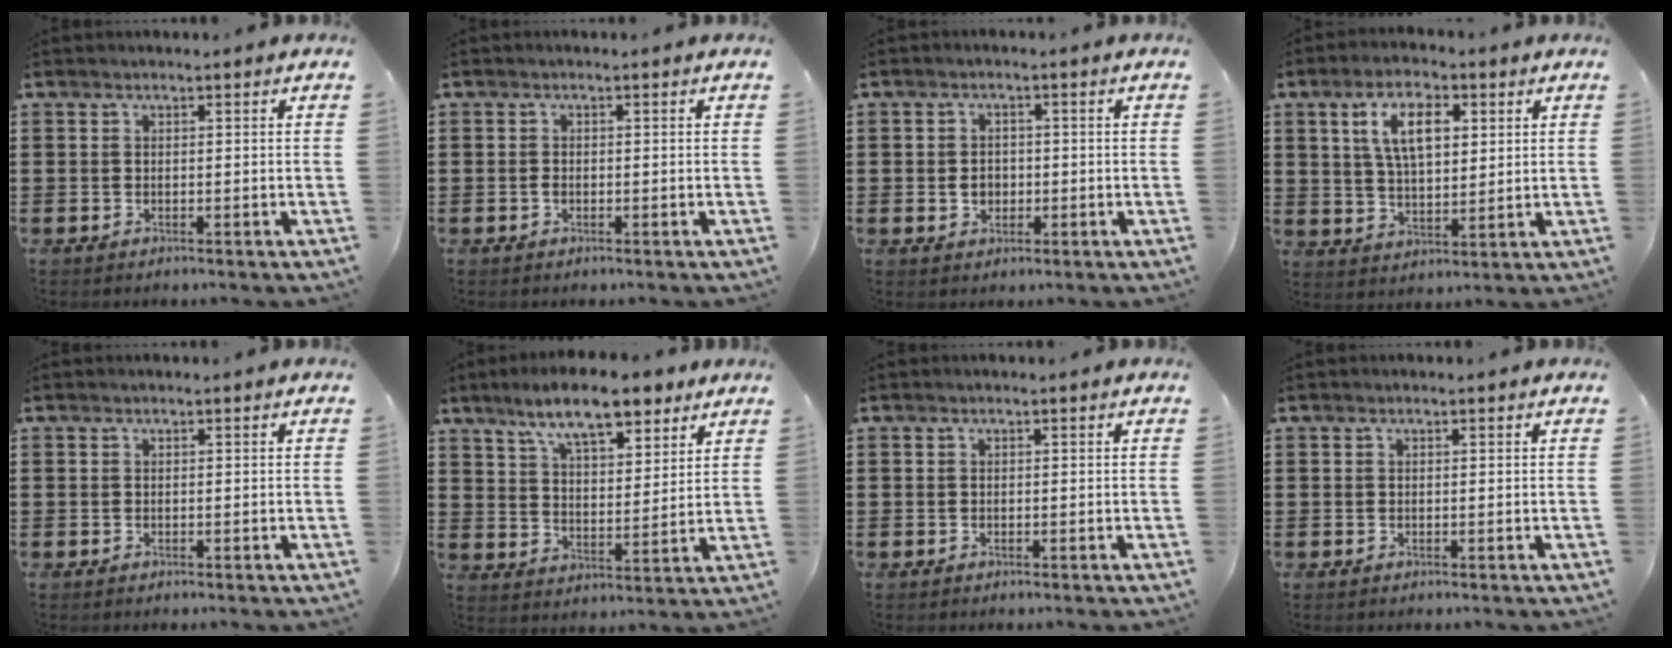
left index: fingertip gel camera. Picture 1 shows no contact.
{"total": 0.9, "force": [-0.4, 0.5, 0.5], "torque": [-0.013, -0.001, -0.008]}
{"total": 2.4, "force": [-0.4, 2.0, 1.3], "torque": [-0.030, 0.004, -0.011]}
{"total": 8.6, "force": [3.6, 4.0, 6.8], "torque": [-0.130, 0.009, 0.058]}
{"total": 0.0}
{"total": 10.7, "force": [8.2, 2.8, 6.3], "torque": [-0.135, -0.010, 0.148]}
{"total": 0.0}
{"total": 0.0}